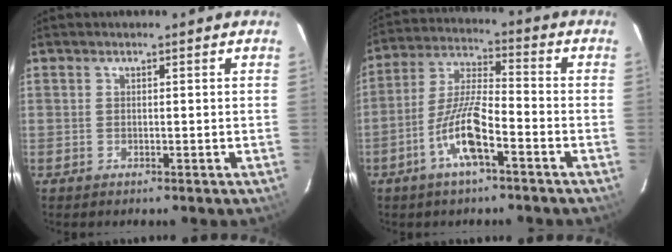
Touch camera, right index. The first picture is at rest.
{"total": 10.3, "force": [-5.2, 2.0, 8.7], "torque": [-0.185, 0.001, -0.101]}